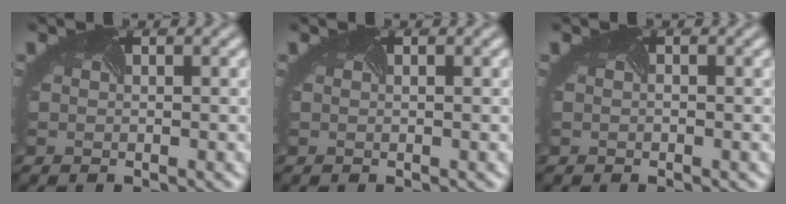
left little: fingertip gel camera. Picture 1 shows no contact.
{"total": 0.0}
{"total": 0.0}